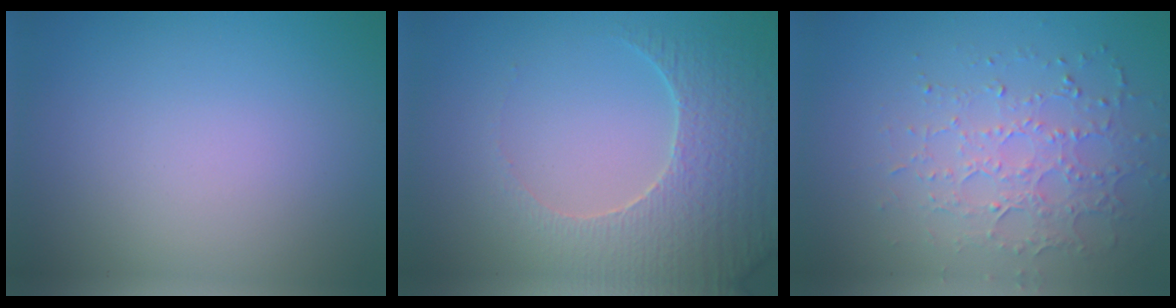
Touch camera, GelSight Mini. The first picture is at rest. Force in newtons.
{"total": 4.9, "press": 4.7, "slide": 1.4}
{"total": 3.5, "press": 3.3, "slide": 1.2}